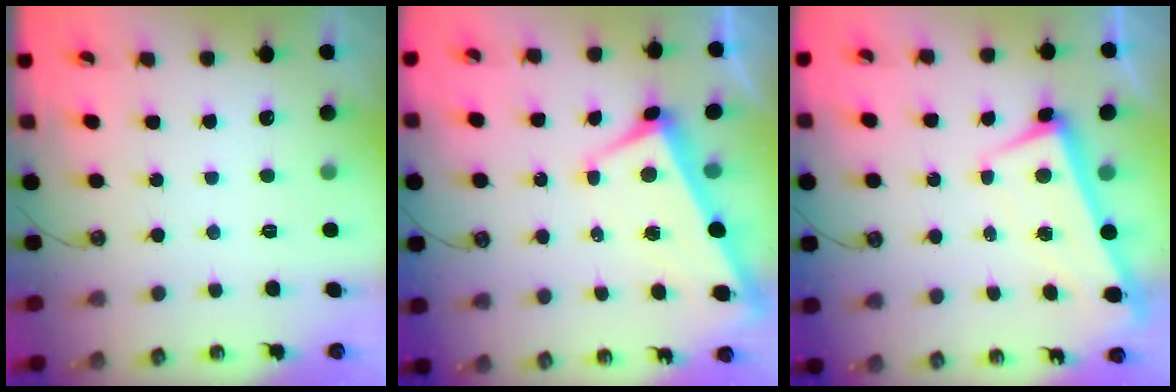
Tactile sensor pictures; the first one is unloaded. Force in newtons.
{"total": 1.6, "press": 1.2, "slide": 0.9}
{"total": 1.6, "press": 0.6, "slide": 1.4}